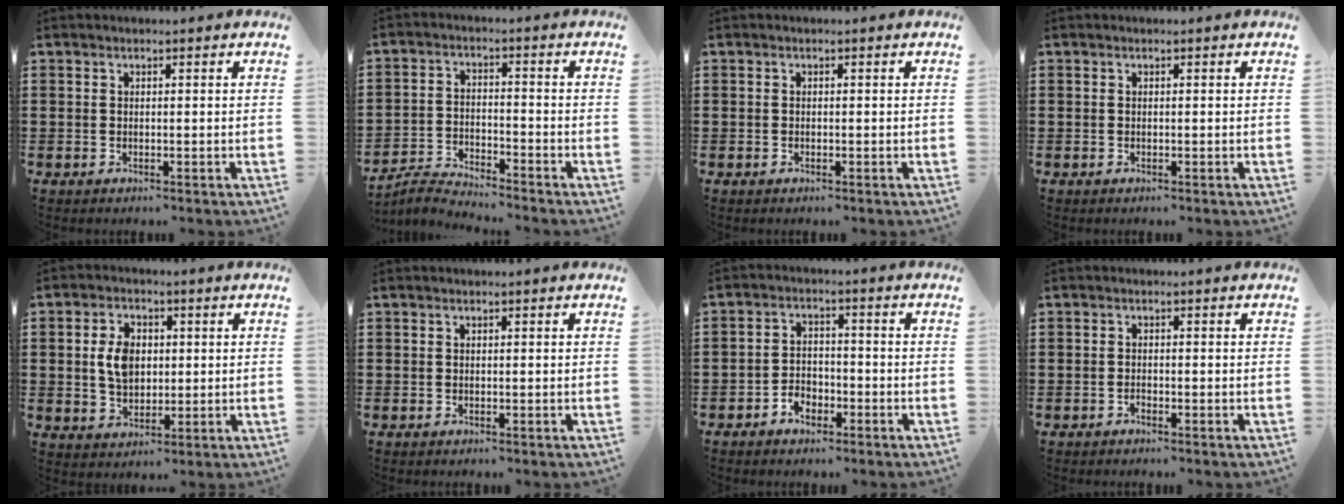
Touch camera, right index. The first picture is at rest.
{"total": 3.4, "force": [-3.4, 0.0, 0.0], "torque": [-0.017, 0.003, -0.076]}
{"total": 0.0}
{"total": 0.0}
{"total": 5.8, "force": [0.5, 3.9, 4.2], "torque": [-0.104, 0.009, 0.003]}
{"total": 0.0}
{"total": 3.0, "force": [-2.2, 1.9, 0.8], "torque": [-0.021, 0.008, -0.046]}
{"total": 0.8, "force": [-0.7, 0.1, 0.3], "torque": [-0.010, -0.004, -0.012]}